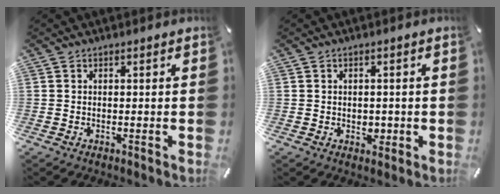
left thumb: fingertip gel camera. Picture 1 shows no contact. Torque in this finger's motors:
{"motor_torque": [-0.09, -0.07, 0.04, -0.10, 0.00]}